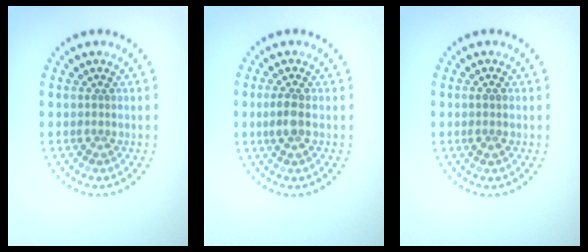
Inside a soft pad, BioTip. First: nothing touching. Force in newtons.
{"total": 1.7, "press": 1.7, "slide": 0.3}
{"total": 1.0, "press": 0.9, "slide": 0.4}